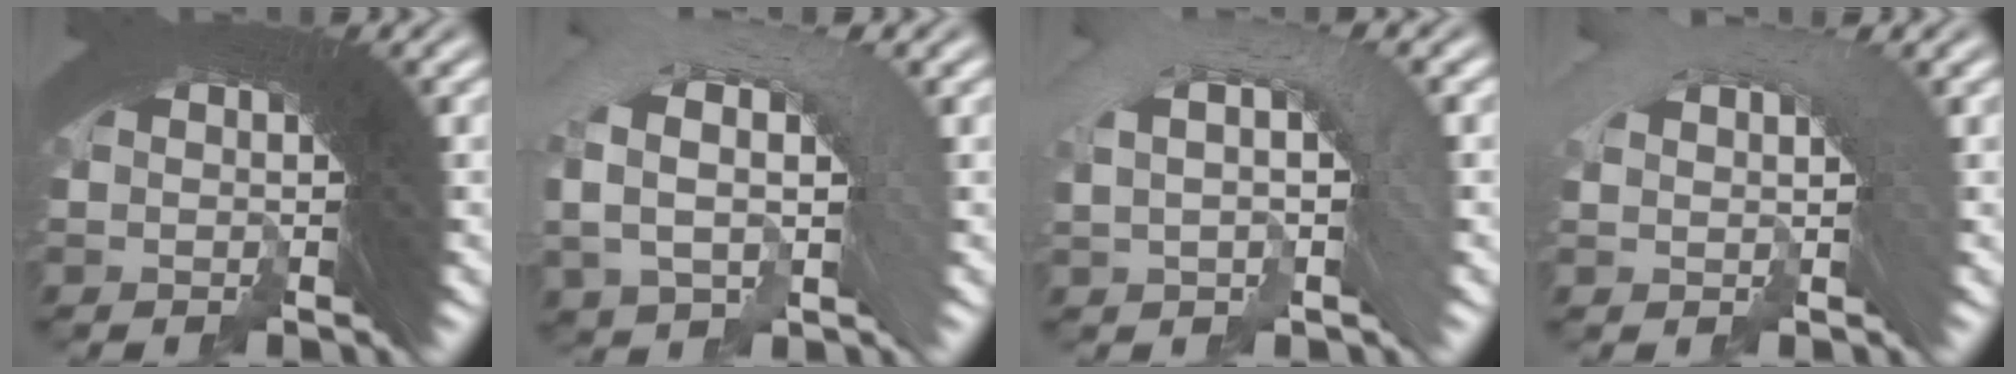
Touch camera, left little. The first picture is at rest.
{"total": 5.1, "force": [-2.8, 4.0, 1.2], "torque": [-0.032, 0.007, -0.052]}
{"total": 3.7, "force": [-2.8, 2.5, 0.5], "torque": [0.001, 0.020, -0.056]}
{"total": 2.8, "force": [-2.4, 1.1, -0.9], "torque": [0.012, -0.005, -0.036]}